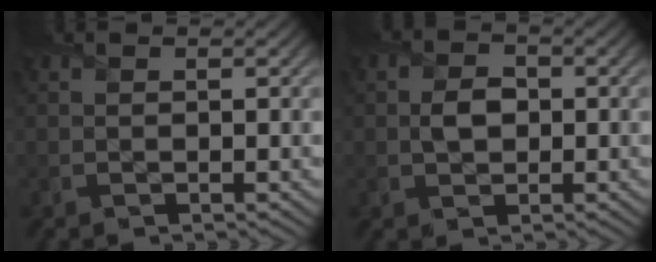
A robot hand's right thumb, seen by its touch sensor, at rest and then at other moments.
{"total": 2.6, "force": [-0.1, 2.0, 1.6], "torque": [-0.032, -0.005, -0.002]}